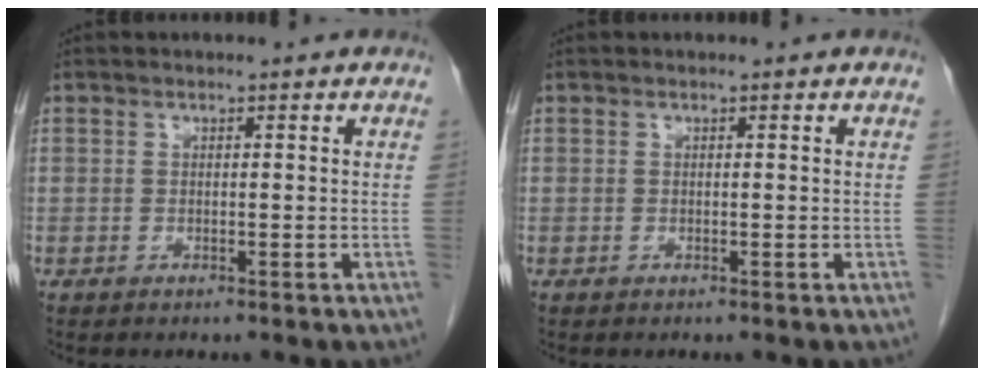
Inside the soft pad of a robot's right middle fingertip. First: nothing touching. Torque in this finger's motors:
{"motor_torque": [-0.13, 0.05, -0.02, 0.01]}